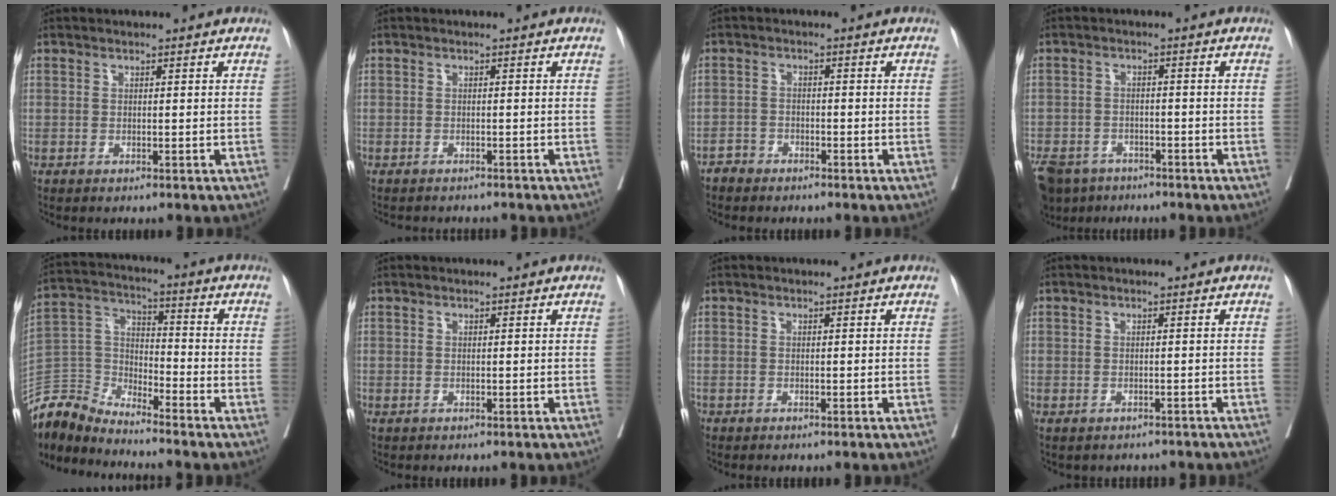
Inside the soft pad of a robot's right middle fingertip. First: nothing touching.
{"total": 4.6, "force": [-4.2, 0.9, 1.4], "torque": [-0.013, -0.002, -0.053]}
{"total": 2.1, "force": [-1.8, 1.0, -0.1], "torque": [0.001, 0.005, -0.036]}
{"total": 9.3, "force": [-7.1, 5.1, 3.0], "torque": [-0.066, -0.011, -0.111]}
{"total": 8.8, "force": [-8.8, 0.5, -0.2], "torque": [0.000, 0.024, -0.182]}
{"total": 0.0}
{"total": 0.0}
{"total": 3.6, "force": [-3.1, 1.6, 0.8], "torque": [-0.006, 0.005, -0.034]}